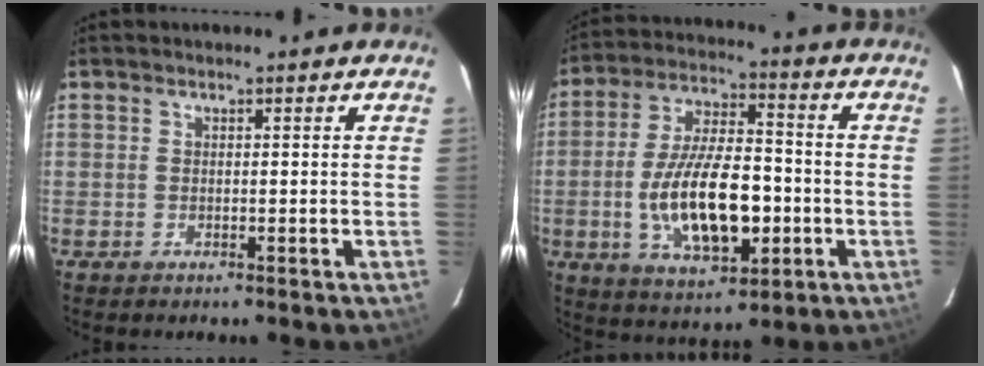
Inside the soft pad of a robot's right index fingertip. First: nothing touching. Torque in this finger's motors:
{"motor_torque": [1.26, -0.88, 1.05, 0.21]}